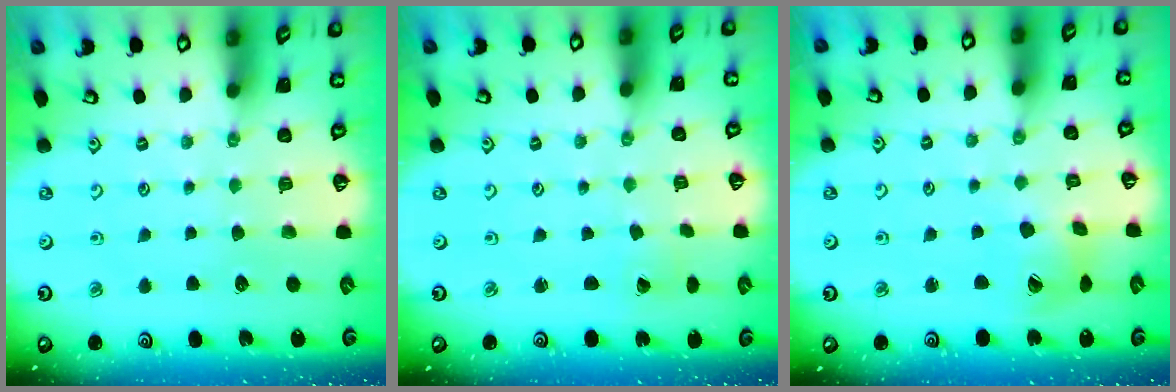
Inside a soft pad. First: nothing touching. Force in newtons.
{"total": 0.0}
{"total": 7.4, "press": 7.4, "slide": 0.9}